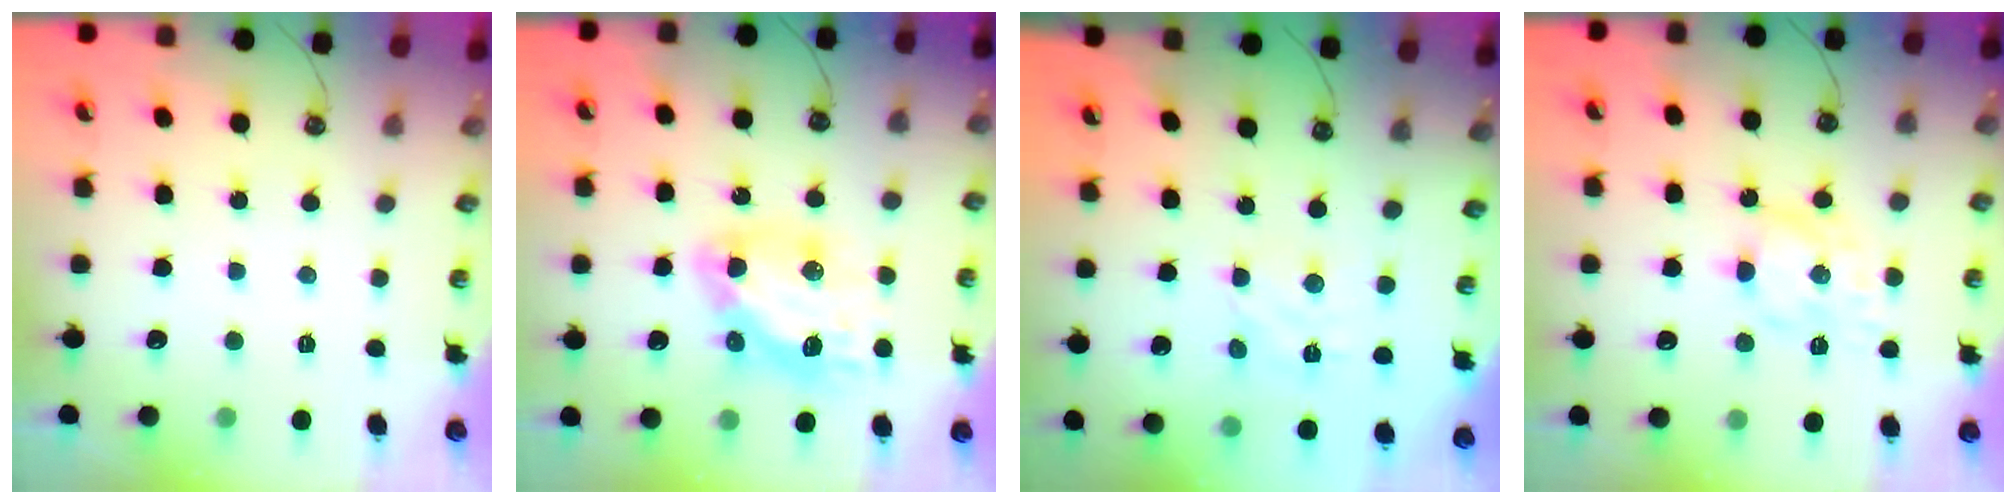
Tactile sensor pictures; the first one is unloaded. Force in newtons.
{"total": 12.9, "press": 12.8, "slide": 1.3}
{"total": 5.3, "press": 5.3, "slide": 0.4}
{"total": 9.5, "press": 9.5, "slide": 0.5}